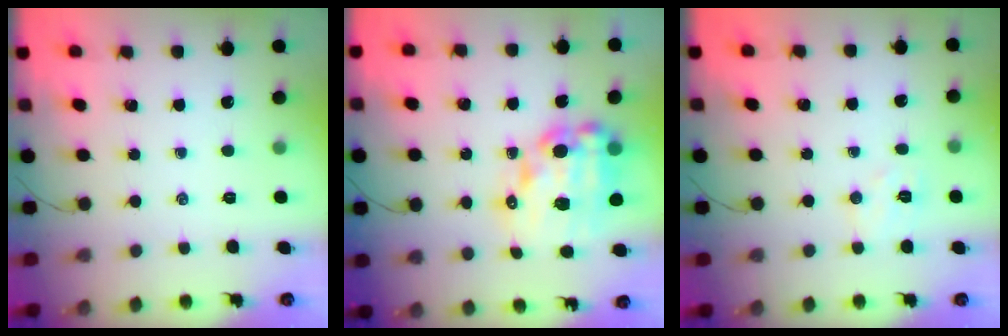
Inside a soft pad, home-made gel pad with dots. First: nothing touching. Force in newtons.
{"total": 17.1, "press": 16.7, "slide": 3.8}
{"total": 5.7, "press": 5.6, "slide": 1.1}